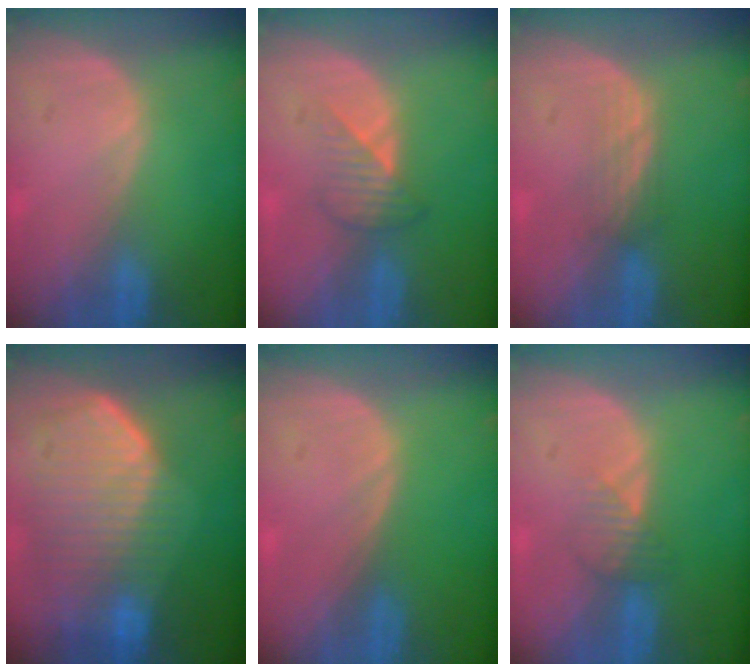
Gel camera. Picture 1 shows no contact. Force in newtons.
{"total": 3.5, "press": 3.2, "slide": 1.5}
{"total": 2.3, "press": 2.2, "slide": 0.6}
{"total": 10.8, "press": 9.4, "slide": 5.3}
{"total": 0.0}
{"total": 2.4, "press": 2.4, "slide": 0.1}